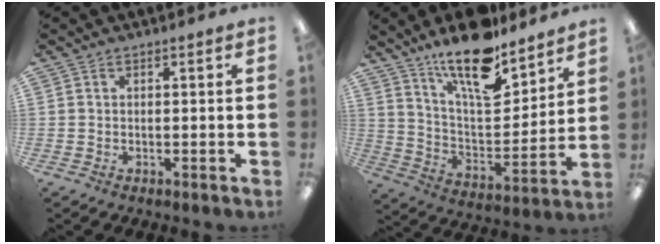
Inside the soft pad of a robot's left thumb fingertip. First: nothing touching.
{"total": 18.3, "force": [14.1, 6.0, 10.1], "torque": [-0.176, -0.090, 0.241]}